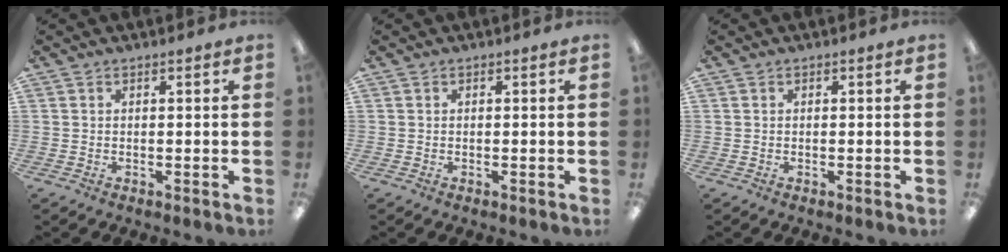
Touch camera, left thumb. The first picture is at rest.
{"total": 0.0}
{"total": 0.0}